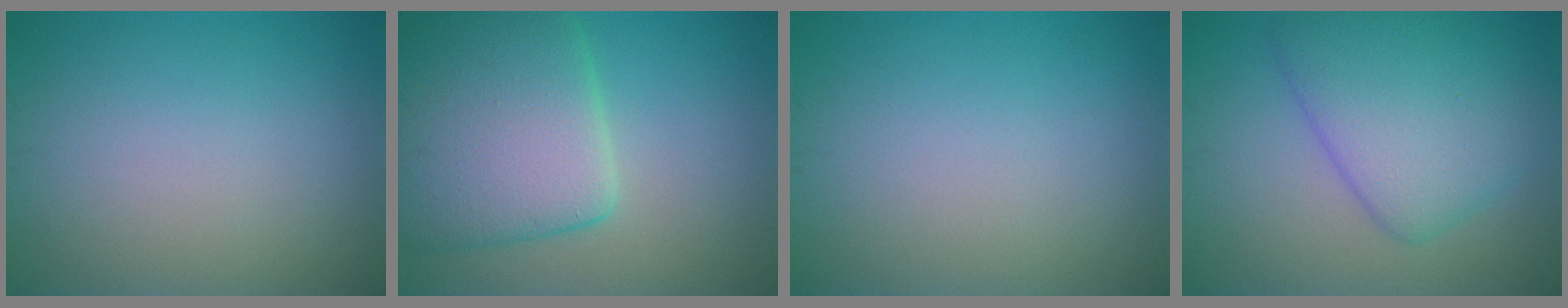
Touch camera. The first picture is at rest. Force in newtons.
{"total": 10.3, "press": 10.2, "slide": 0.5}
{"total": 0.0}
{"total": 7.0, "press": 7.0, "slide": 0.2}